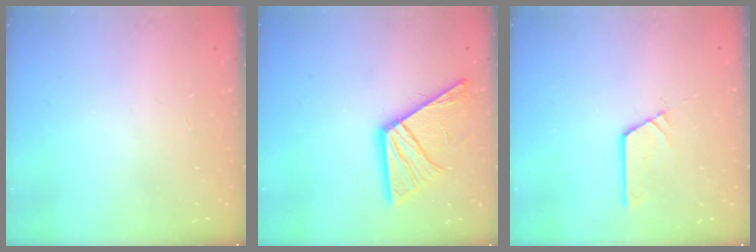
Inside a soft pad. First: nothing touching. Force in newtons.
{"total": 13.1, "press": 13.0, "slide": 1.2}
{"total": 4.1, "press": 4.1, "slide": 0.2}